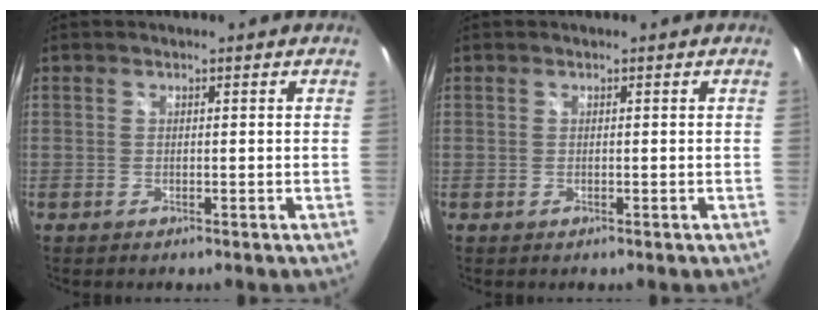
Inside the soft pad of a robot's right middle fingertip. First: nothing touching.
{"total": 0.0}